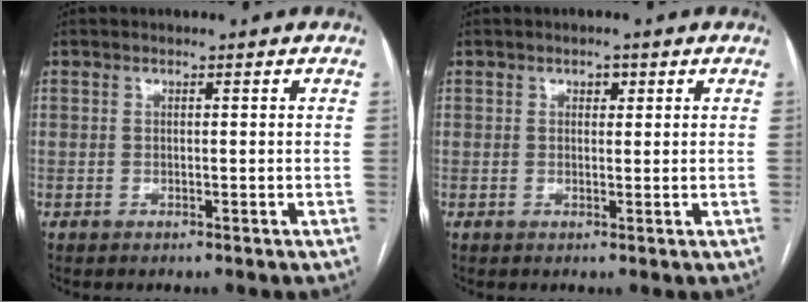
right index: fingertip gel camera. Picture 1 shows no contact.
{"total": 1.4, "force": [0.7, 0.9, 0.8], "torque": [-0.011, 0.003, 0.009]}